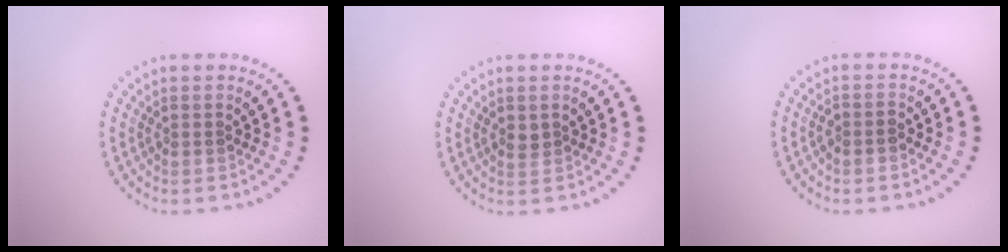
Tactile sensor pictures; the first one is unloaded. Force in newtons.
{"total": 0.8, "press": 0.8, "slide": 0.1}
{"total": 1.2, "press": 1.0, "slide": 0.6}